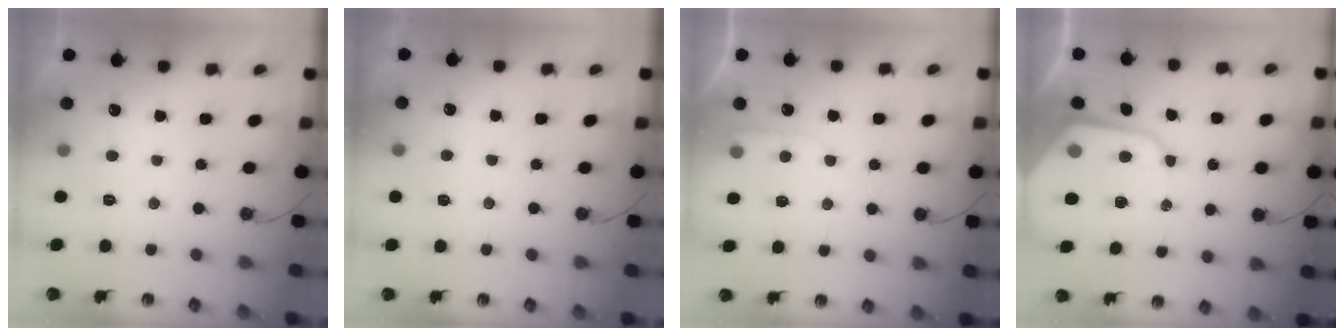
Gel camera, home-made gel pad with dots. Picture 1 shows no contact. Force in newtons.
{"total": 3.1, "press": 3.1, "slide": 0.5}
{"total": 5.4, "press": 5.4, "slide": 0.8}
{"total": 11.0, "press": 11.0, "slide": 1.0}